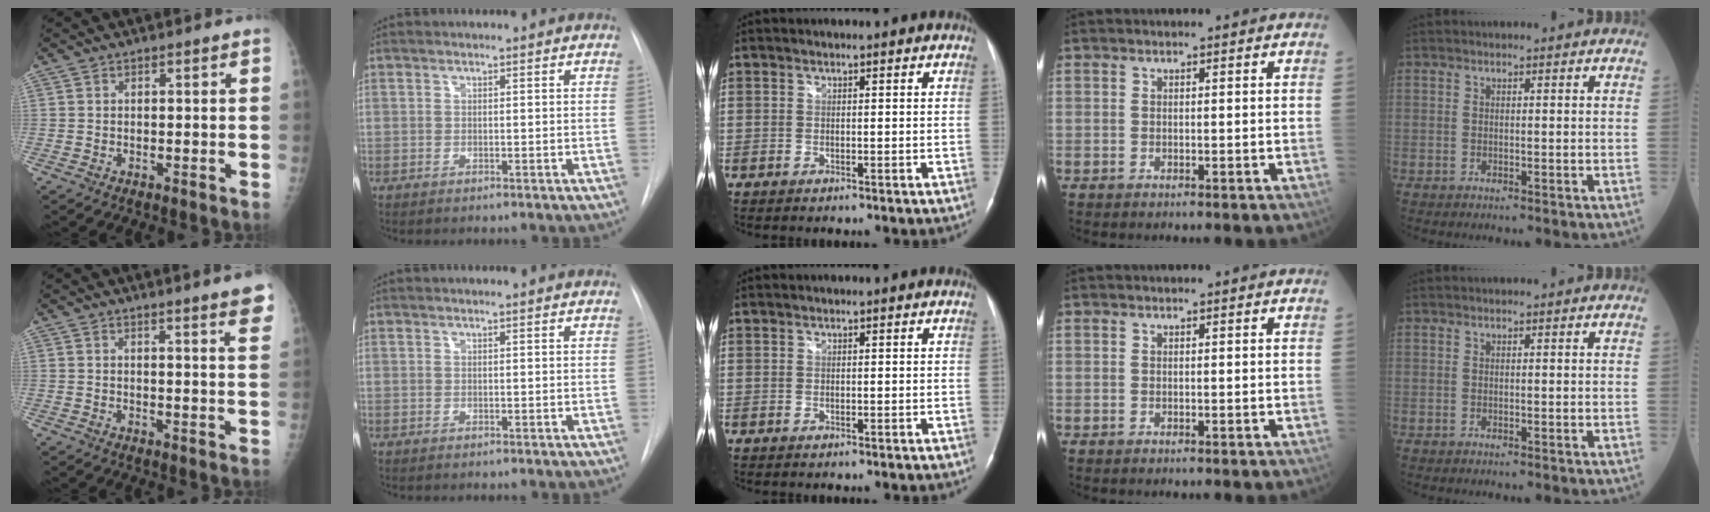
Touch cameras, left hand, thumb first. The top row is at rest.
{"thumb": {"total": 6.2, "force": [4.6, 0.2, 4.2], "torque": [-0.044, -0.020, 0.045]}, "index": {"total": 1.1, "force": [1.0, 0.0, 0.5], "torque": [-0.011, 0.004, 0.005]}}